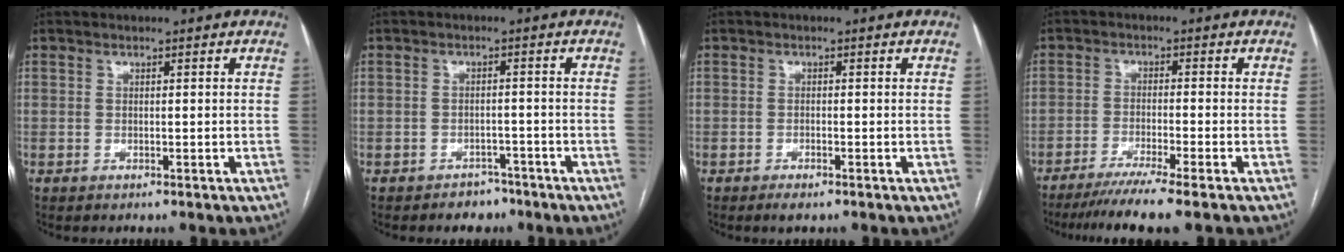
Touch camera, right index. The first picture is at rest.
{"total": 3.1, "force": [-2.3, 2.1, 0.3], "torque": [-0.006, 0.010, -0.029]}
{"total": 1.8, "force": [-1.2, 0.4, 1.2], "torque": [-0.019, -0.001, -0.018]}
{"total": 7.8, "force": [-6.1, -1.2, 4.6], "torque": [-0.064, -0.023, -0.100]}